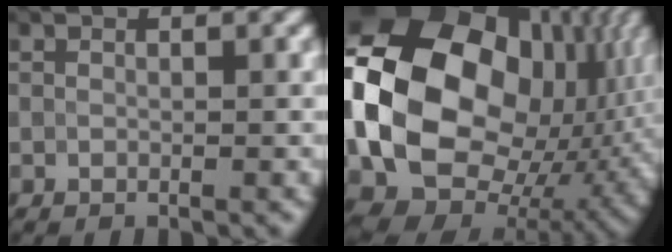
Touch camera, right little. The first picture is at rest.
{"total": 21.4, "force": [1.4, 16.0, 14.1], "torque": [-0.321, 0.000, 0.038]}